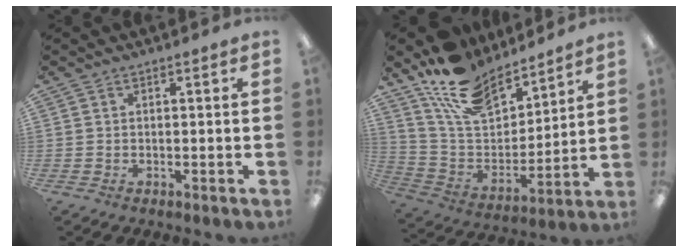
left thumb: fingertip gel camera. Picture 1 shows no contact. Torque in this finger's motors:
{"motor_torque": [0.24, 0.24, 1.42, -1.35, 0.13]}